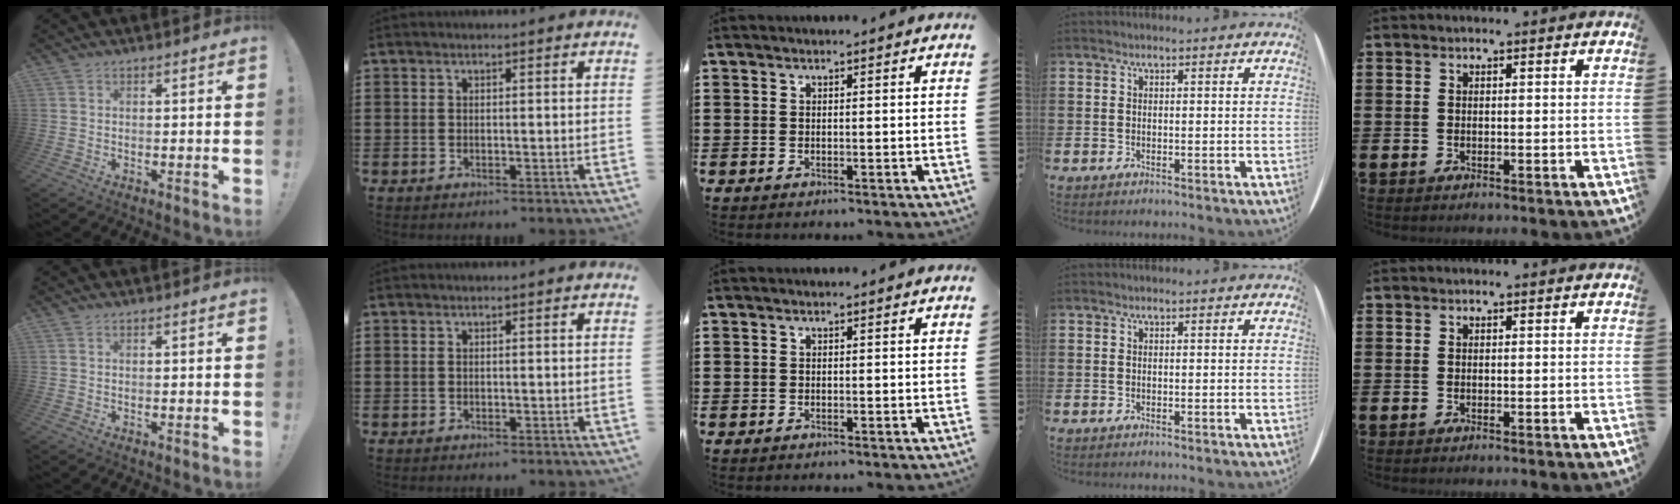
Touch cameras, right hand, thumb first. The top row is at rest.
{}